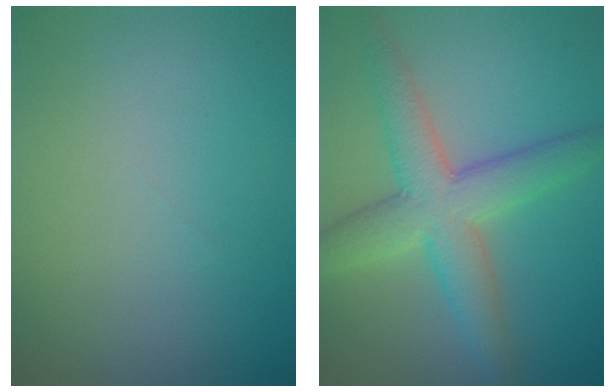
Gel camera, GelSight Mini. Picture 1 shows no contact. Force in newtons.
{"total": 6.3, "press": 6.3, "slide": 0.3}